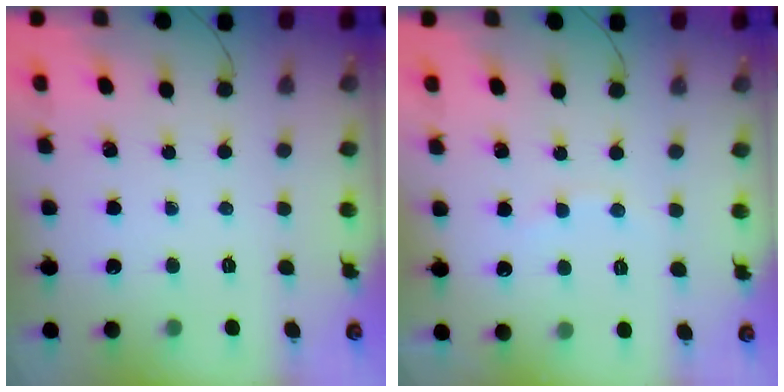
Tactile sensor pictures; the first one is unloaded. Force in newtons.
{"total": 4.9, "press": 4.8, "slide": 0.9}